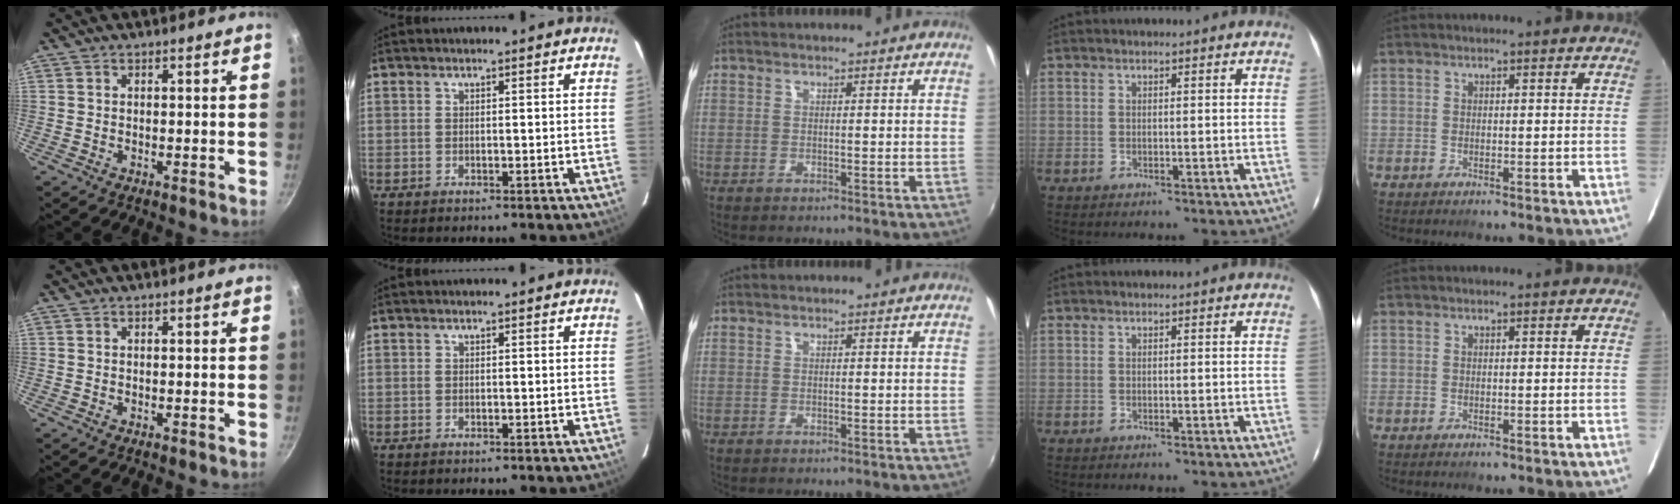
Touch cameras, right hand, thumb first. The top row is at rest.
{}